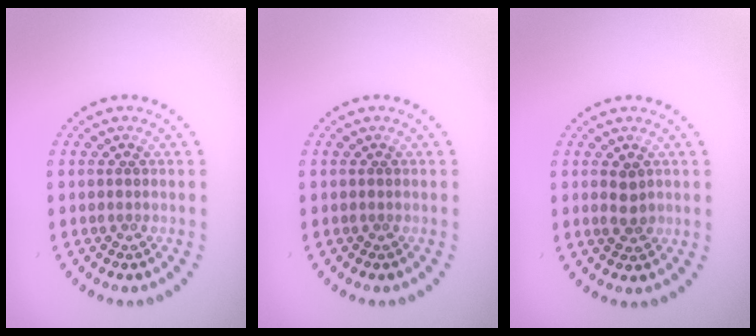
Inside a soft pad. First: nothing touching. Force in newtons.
{"total": 0.0}
{"total": 1.6, "press": 1.6, "slide": 0.1}